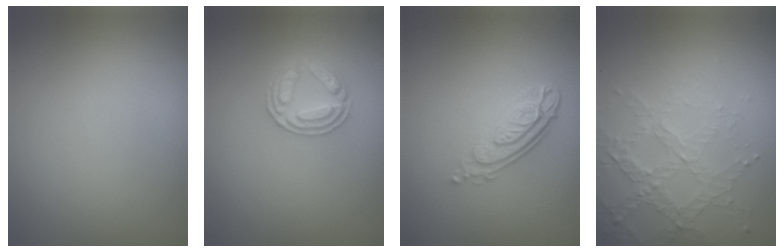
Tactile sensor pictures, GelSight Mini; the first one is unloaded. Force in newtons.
{"total": 2.8, "press": 2.7, "slide": 0.6}
{"total": 4.0, "press": 2.9, "slide": 2.7}
{"total": 3.2, "press": 3.0, "slide": 1.0}